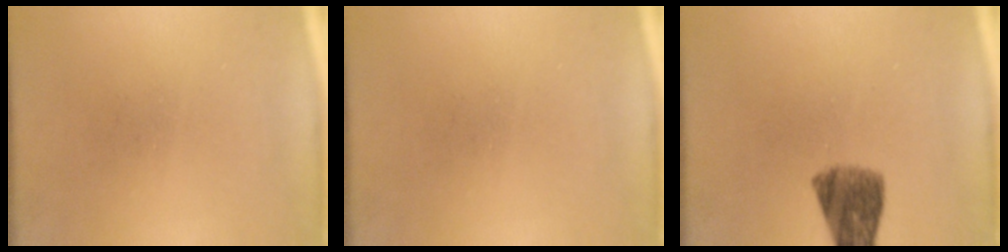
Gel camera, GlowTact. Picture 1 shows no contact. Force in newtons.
{"total": 0.0}
{"total": 7.1}